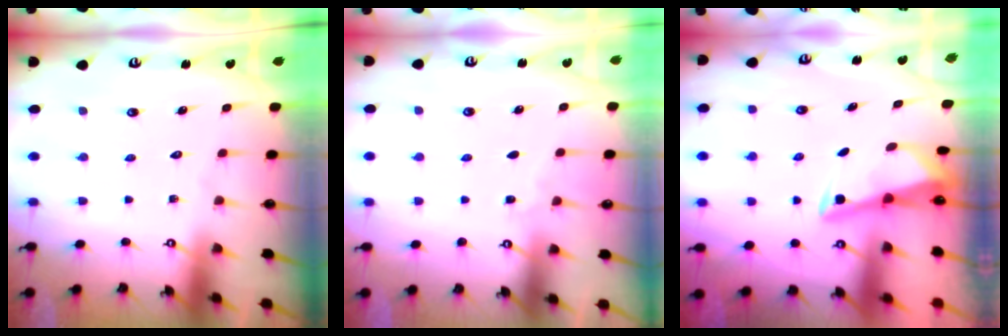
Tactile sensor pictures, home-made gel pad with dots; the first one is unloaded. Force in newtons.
{"total": 4.5, "press": 4.5, "slide": 0.6}
{"total": 2.8, "press": 2.8, "slide": 0.3}